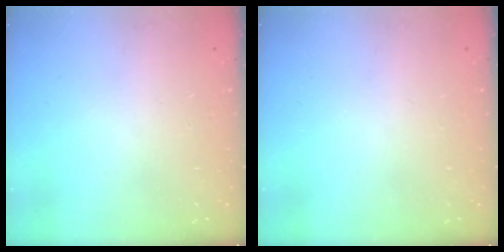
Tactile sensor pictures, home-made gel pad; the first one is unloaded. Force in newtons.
{"total": 0.0}